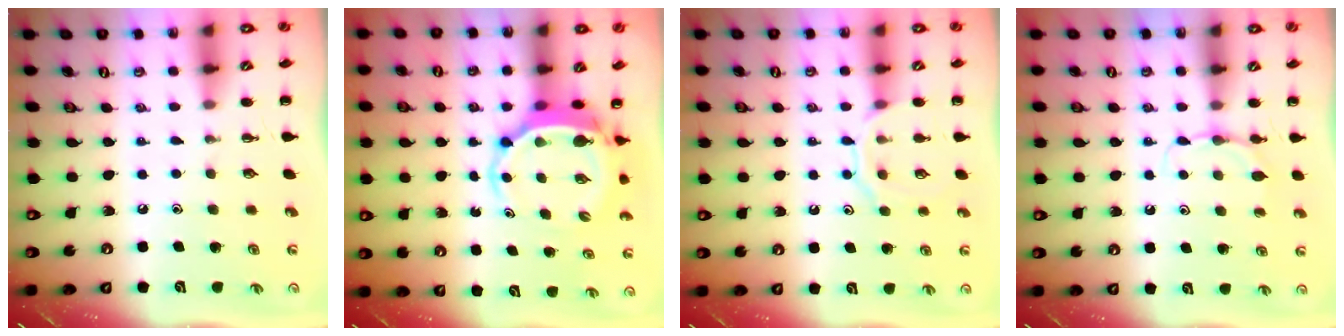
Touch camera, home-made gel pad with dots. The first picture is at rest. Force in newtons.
{"total": 5.1, "press": 4.9, "slide": 1.2}
{"total": 9.5, "press": 9.5, "slide": 0.6}
{"total": 5.1, "press": 4.9, "slide": 1.6}